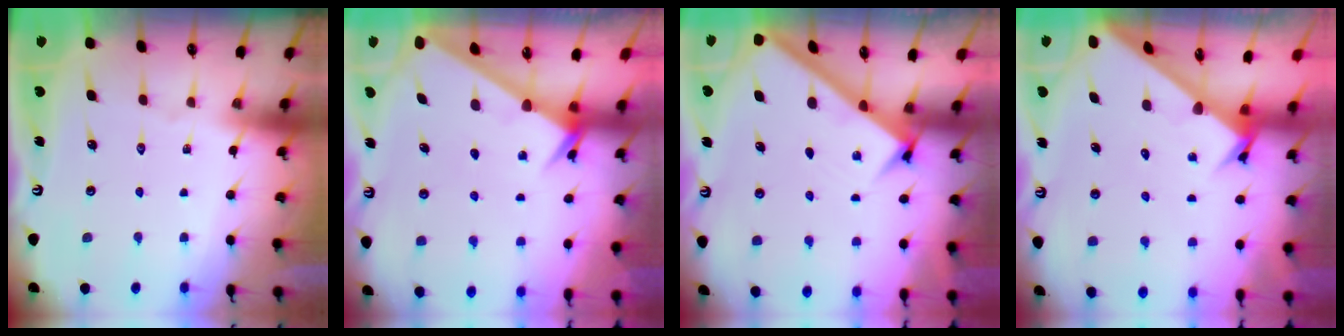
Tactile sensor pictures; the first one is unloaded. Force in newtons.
{"total": 1.9, "press": 1.9, "slide": 0.1}
{"total": 2.9, "press": 2.9, "slide": 0.4}
{"total": 2.6, "press": 2.6, "slide": 0.3}